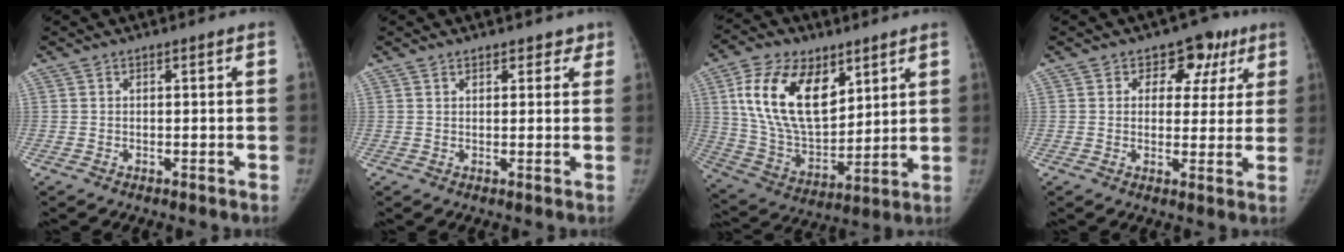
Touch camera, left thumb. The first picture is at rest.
{"total": 1.0, "force": [0.8, 0.4, 0.3], "torque": [0.001, -0.004, 0.012]}
{"total": 19.9, "force": [8.3, 11.4, 14.0], "torque": [-0.226, -0.039, 0.161]}
{"total": 8.2, "force": [3.8, 6.3, 3.6], "torque": [0.008, -0.006, 0.045]}